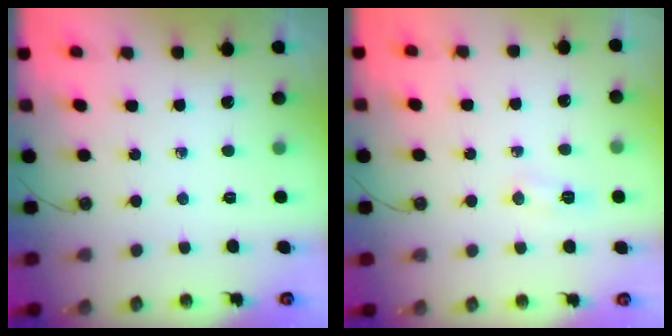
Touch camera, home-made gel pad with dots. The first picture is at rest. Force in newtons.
{"total": 5.8, "press": 5.7, "slide": 0.9}